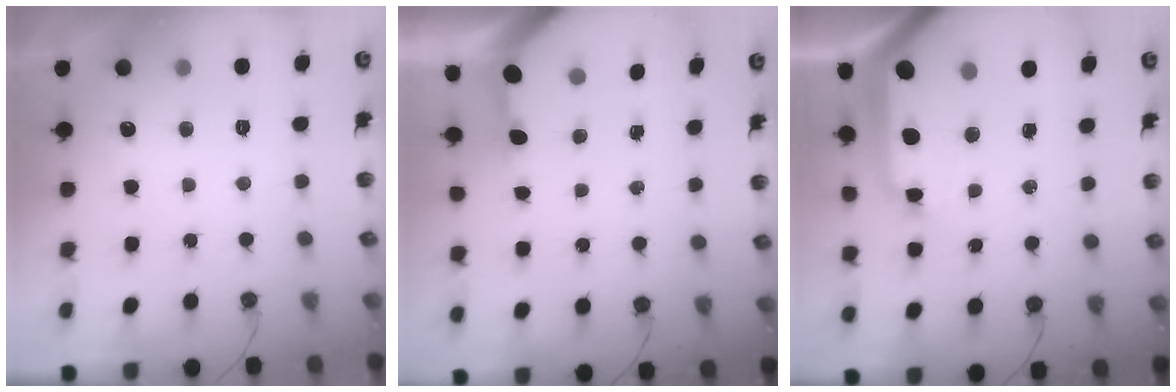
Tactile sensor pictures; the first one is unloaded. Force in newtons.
{"total": 3.5, "press": 3.5, "slide": 0.4}
{"total": 14.9, "press": 14.8, "slide": 2.1}